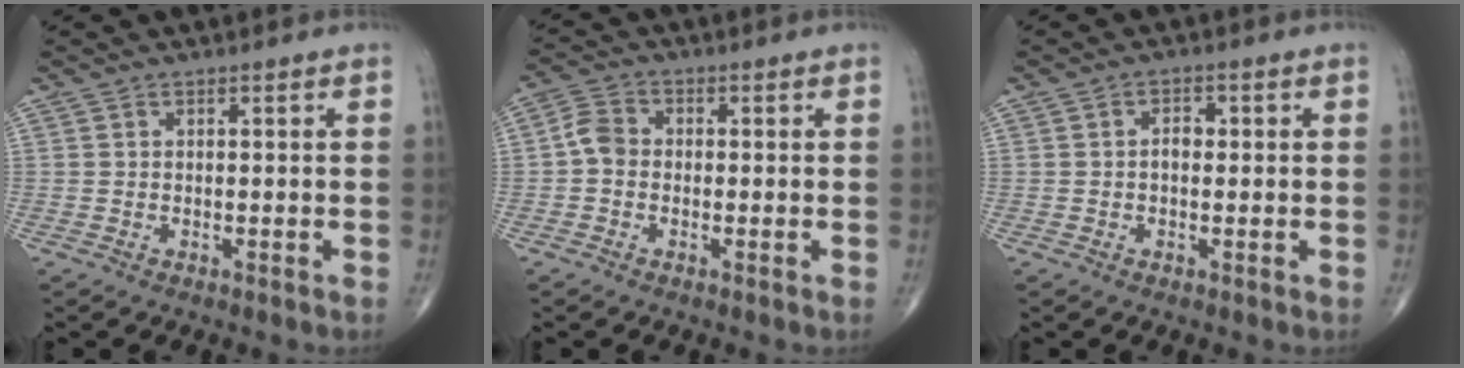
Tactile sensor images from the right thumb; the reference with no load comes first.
{"total": 4.1, "force": [-0.6, 3.3, 2.4], "torque": [-0.037, 0.012, -0.022]}
{"total": 2.4, "force": [0.1, 1.5, 1.8], "torque": [-0.025, 0.008, -0.002]}